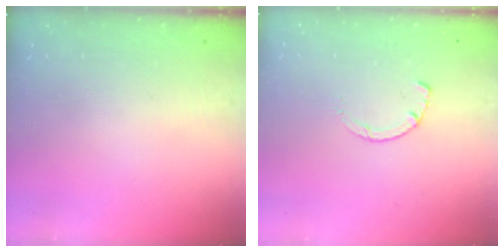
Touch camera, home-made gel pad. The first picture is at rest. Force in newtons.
{"total": 1.4, "press": 1.4, "slide": 0.3}